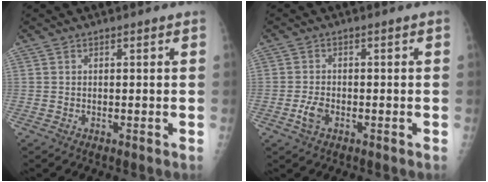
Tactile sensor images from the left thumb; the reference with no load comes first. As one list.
[{"total": 2.9, "force": [-1.2, 1.7, 2.1], "torque": [-0.047, 0.010, -0.023]}]